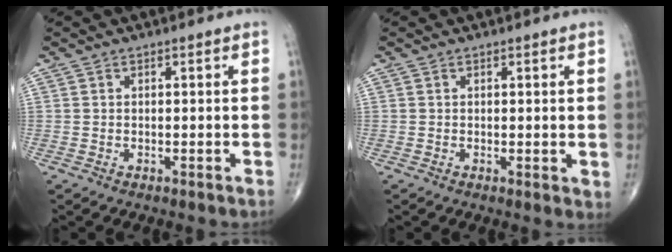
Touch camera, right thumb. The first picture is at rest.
{"total": 1.4, "force": [0.3, 0.5, 1.3], "torque": [-0.017, -0.007, 0.004]}